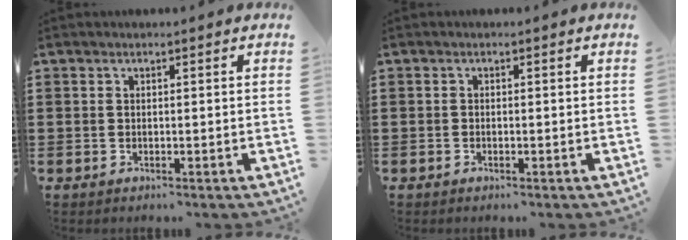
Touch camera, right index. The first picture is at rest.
{"total": 0.0}